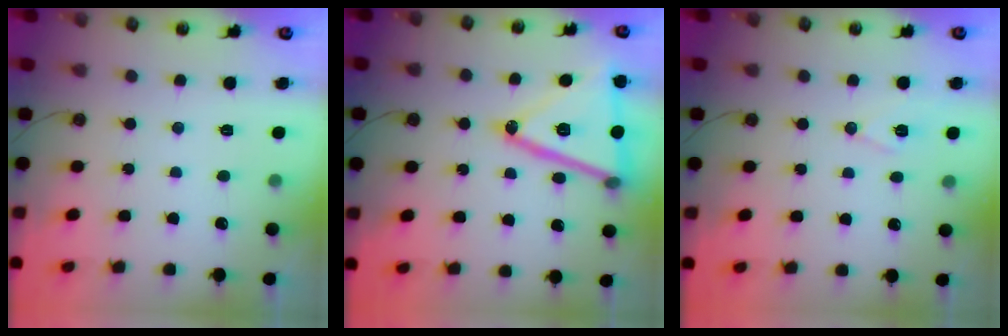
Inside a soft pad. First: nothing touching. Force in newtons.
{"total": 21.9, "press": 21.6, "slide": 3.3}
{"total": 7.5, "press": 6.6, "slide": 3.6}